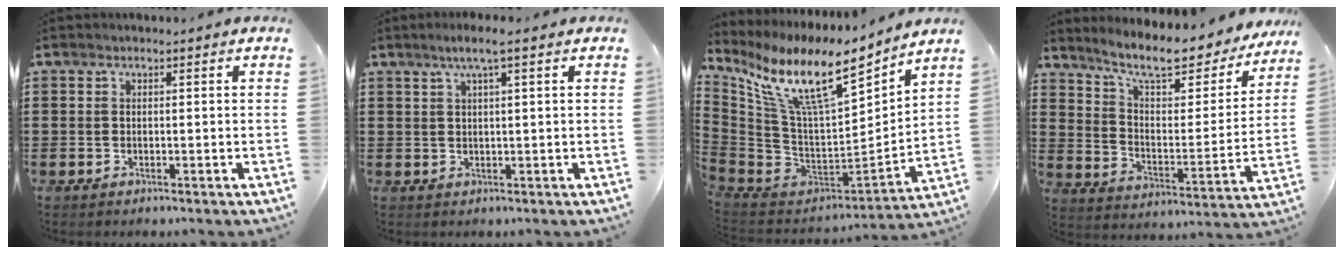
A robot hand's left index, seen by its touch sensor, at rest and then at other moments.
{"total": 2.7, "force": [1.3, -0.2, 2.3], "torque": [-0.046, 0.001, 0.022]}
{"total": 14.2, "force": [8.8, 3.9, 10.5], "torque": [-0.228, -0.055, 0.145]}
{"total": 9.4, "force": [7.9, 1.3, 4.9], "torque": [-0.110, -0.055, 0.130]}